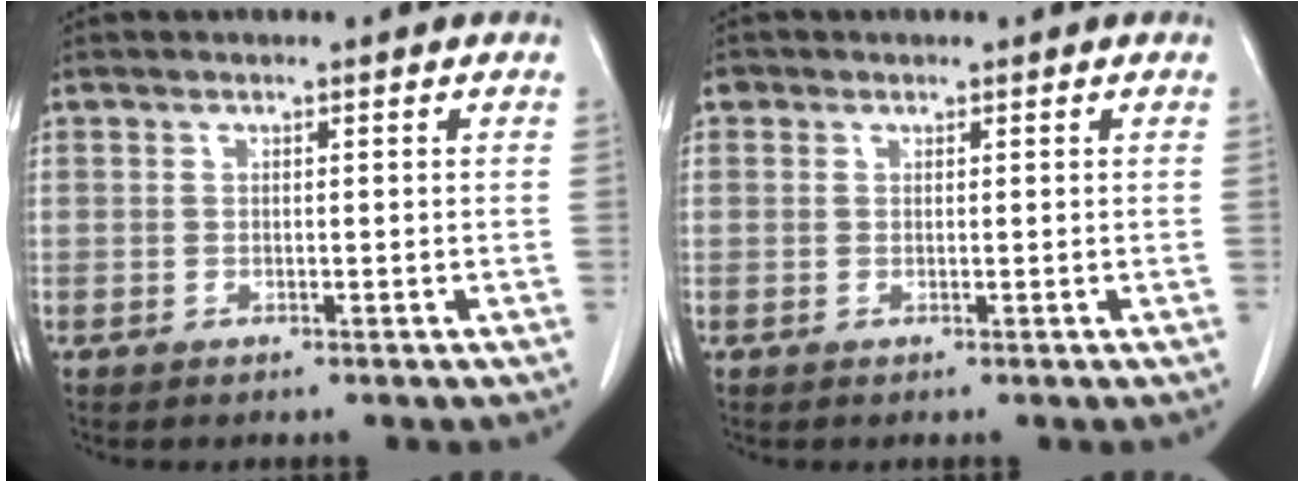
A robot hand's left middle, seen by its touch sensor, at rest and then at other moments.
{"total": 0.8, "force": [0.4, 0.7, 0.1], "torque": [0.004, 0.002, 0.004]}